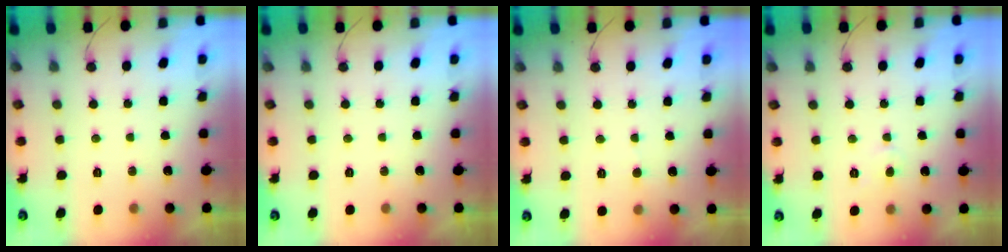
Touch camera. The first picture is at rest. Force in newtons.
{"total": 0.0}
{"total": 2.4, "press": 2.4, "slide": 0.3}
{"total": 2.3, "press": 2.3, "slide": 0.1}